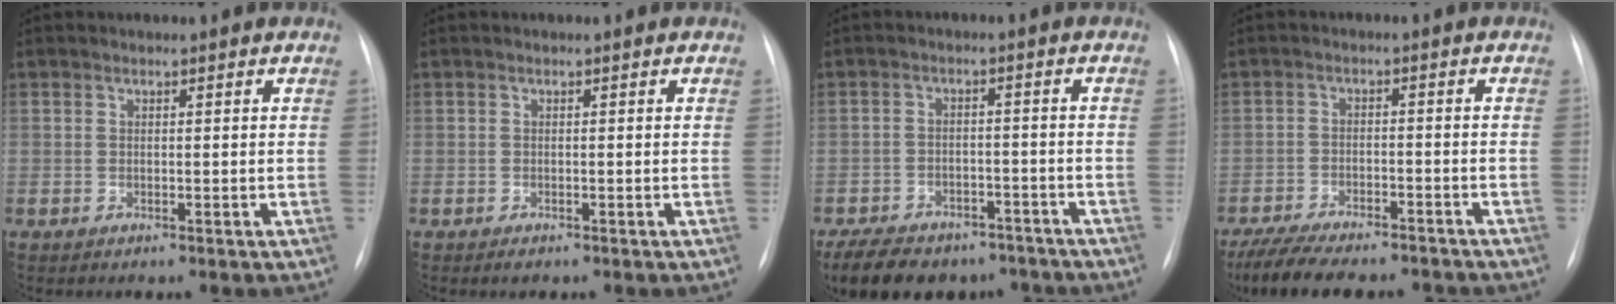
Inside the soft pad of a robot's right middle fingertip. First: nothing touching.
{"total": 0.7, "force": [-0.5, 0.3, 0.3], "torque": [-0.008, -0.001, -0.006]}
{"total": 15.6, "force": [-12.0, 7.9, 6.2], "torque": [-0.138, -0.004, -0.164]}
{"total": 14.7, "force": [-12.7, 3.8, 6.4], "torque": [-0.134, -0.008, -0.187]}